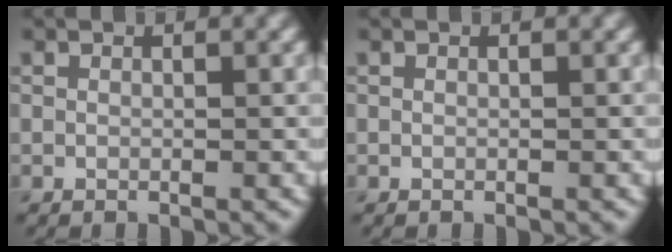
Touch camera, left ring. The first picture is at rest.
{"total": 0.0}